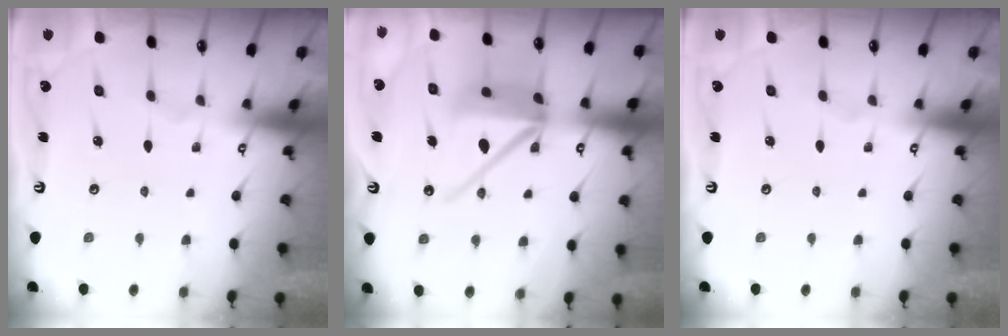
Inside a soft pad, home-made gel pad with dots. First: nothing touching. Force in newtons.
{"total": 14.7, "press": 14.6, "slide": 2.0}
{"total": 0.0}